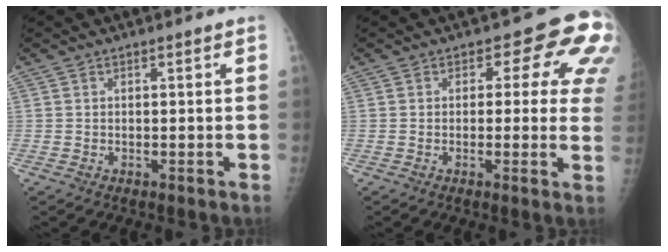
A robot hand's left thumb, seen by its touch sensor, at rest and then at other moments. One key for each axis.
{"total": 10.5, "fx": 3.2, "fy": 5.9, "fz": 8.1, "tx": -0.040, "ty": -0.005, "tz": 0.019}